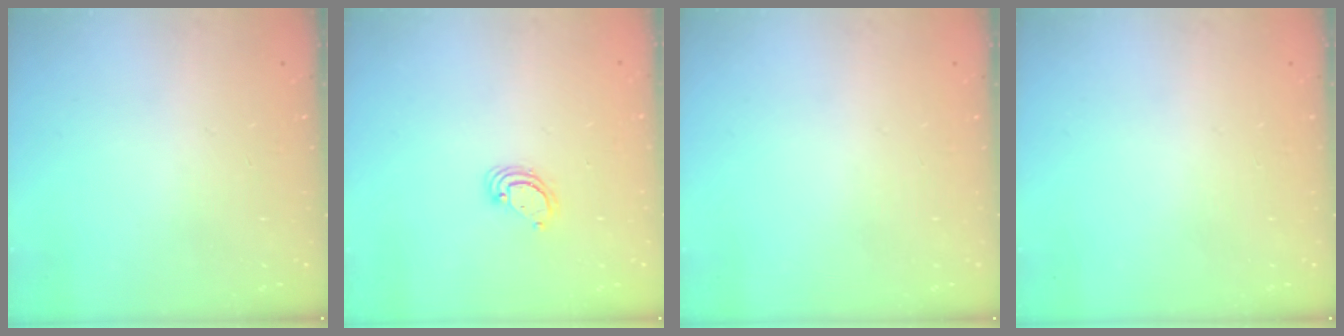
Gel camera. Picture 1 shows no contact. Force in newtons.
{"total": 3.8, "press": 3.8, "slide": 0.1}
{"total": 0.0}
{"total": 0.0}